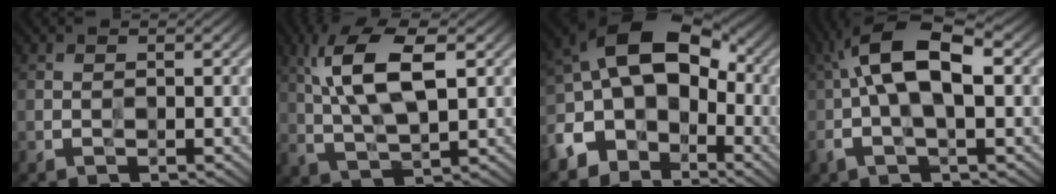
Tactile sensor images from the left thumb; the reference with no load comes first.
{"total": 11.0, "force": [3.1, 4.7, 9.5], "torque": [-0.199, 0.006, 0.057]}
{"total": 13.7, "force": [-3.4, 9.9, 8.8], "torque": [-0.184, 0.003, -0.084]}
{"total": 11.5, "force": [0.9, 5.0, 10.3], "torque": [-0.206, 0.027, 0.007]}